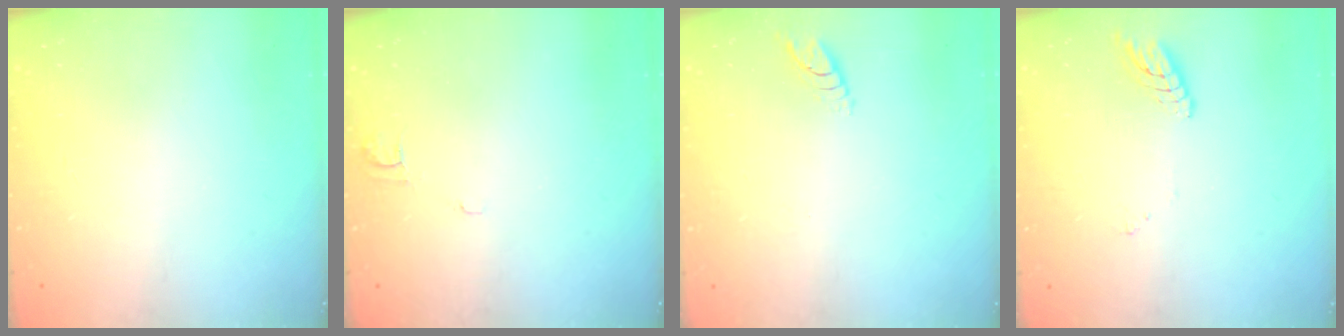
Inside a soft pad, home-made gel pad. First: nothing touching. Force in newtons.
{"total": 4.6, "press": 4.6, "slide": 0.3}
{"total": 5.0, "press": 4.9, "slide": 0.4}
{"total": 6.8, "press": 6.8, "slide": 0.5}